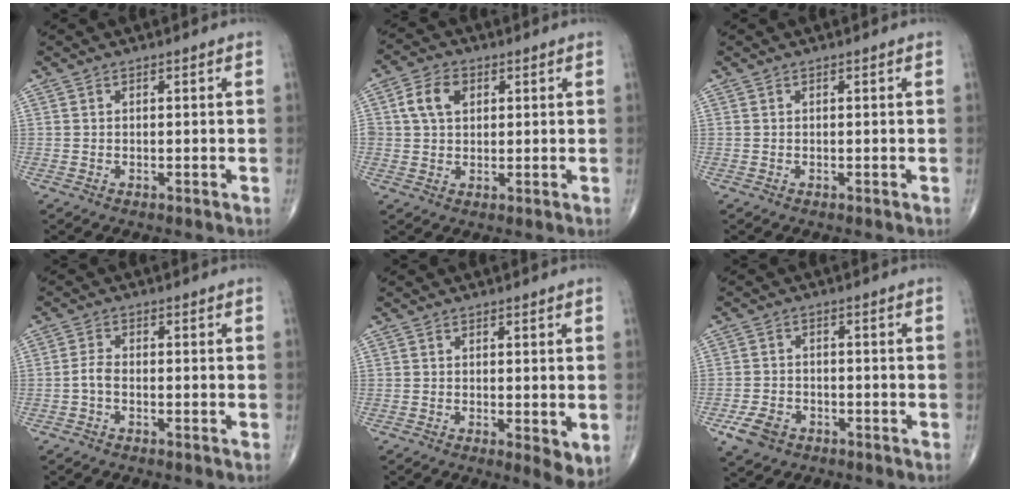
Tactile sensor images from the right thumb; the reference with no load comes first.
{"total": 6.3, "force": [1.8, 4.5, 4.0], "torque": [-0.064, 0.006, 0.029]}
{"total": 0.0}
{"total": 2.1, "force": [-0.9, 1.0, 1.6], "torque": [-0.034, 0.009, -0.022]}
{"total": 4.0, "force": [-0.4, 1.4, 3.7], "torque": [-0.054, -0.014, -0.006]}
{"total": 5.3, "force": [-2.8, 3.8, 2.4], "torque": [-0.044, 0.012, -0.046]}